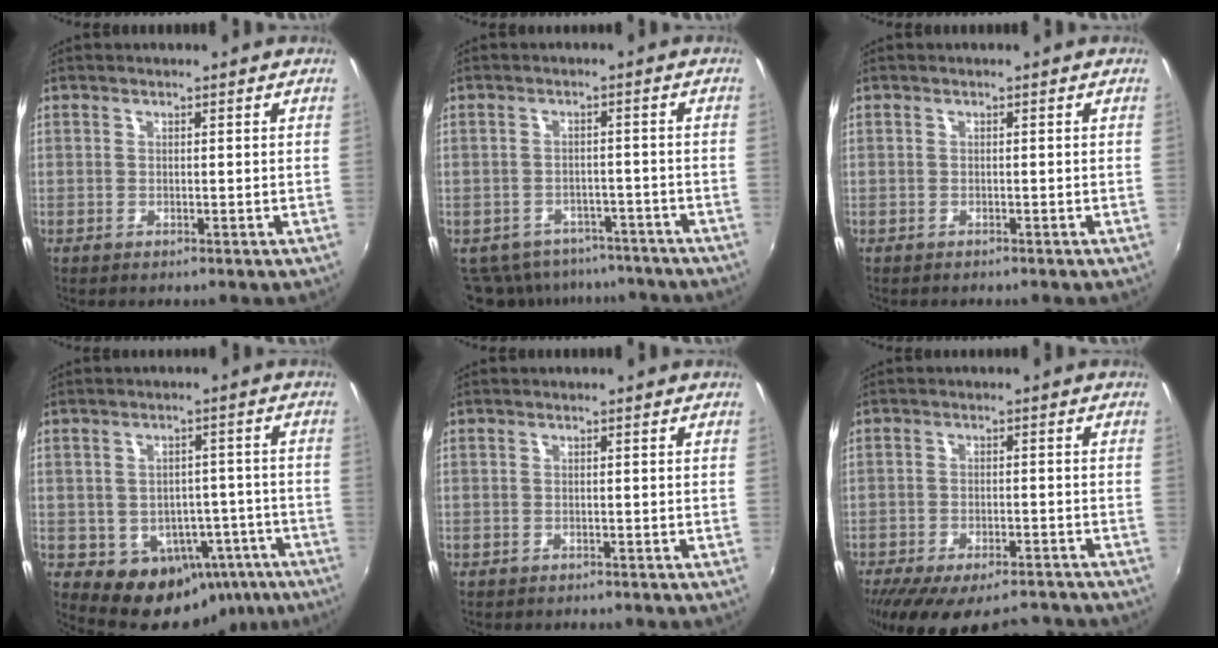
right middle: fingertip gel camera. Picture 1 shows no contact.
{"total": 12.2, "force": [-9.9, 6.2, 3.2], "torque": [-0.079, -0.001, -0.127]}
{"total": 0.8, "force": [-0.7, 0.4, 0.1], "torque": [-0.007, -0.002, -0.010]}
{"total": 12.5, "force": [-6.9, 9.5, 4.4], "torque": [-0.076, 0.025, -0.058]}
{"total": 1.4, "force": [-1.2, 0.5, 0.2], "torque": [-0.010, -0.006, -0.017]}
{"total": 17.3, "force": [-14.1, 5.7, 8.2], "torque": [-0.168, -0.029, -0.203]}